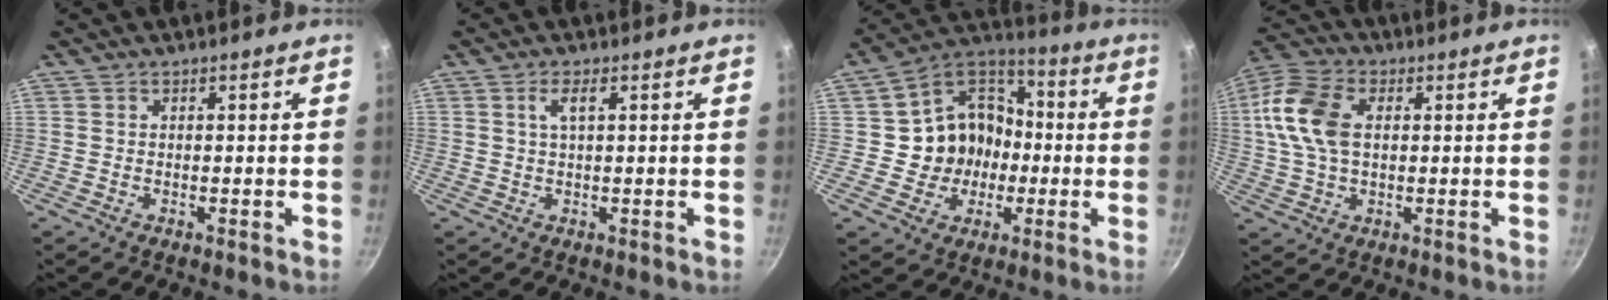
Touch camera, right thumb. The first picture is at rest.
{"total": 2.7, "force": [1.0, 0.6, 2.4], "torque": [-0.048, 0.004, 0.023]}
{"total": 15.7, "force": [-0.6, 13.8, 7.4], "torque": [-0.094, 0.043, -0.012]}
{"total": 12.6, "force": [2.0, 8.0, 9.5], "torque": [-0.182, 0.016, 0.026]}